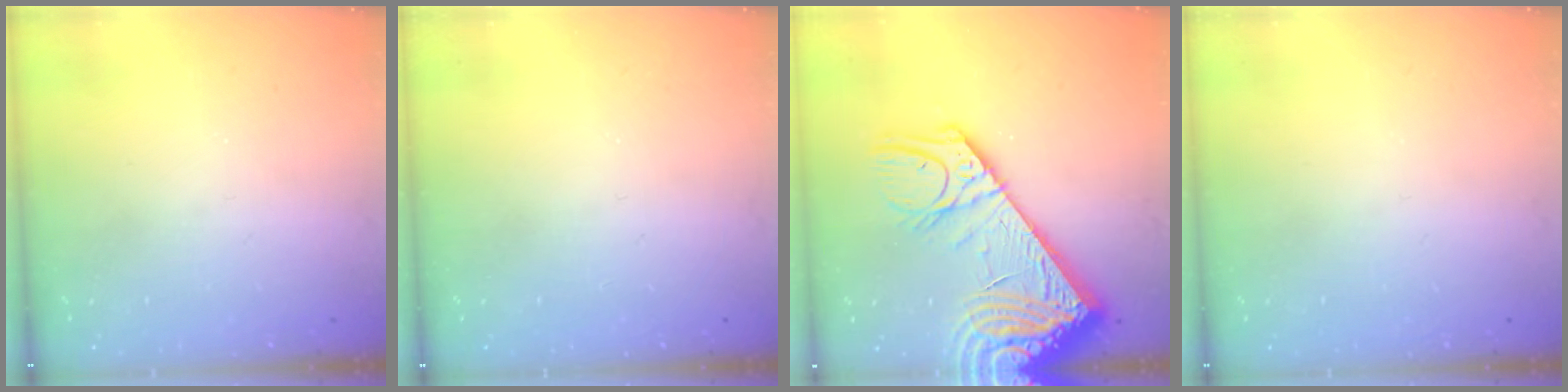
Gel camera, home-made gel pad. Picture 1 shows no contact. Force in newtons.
{"total": 0.0}
{"total": 22.3, "press": 21.7, "slide": 4.9}
{"total": 0.0}